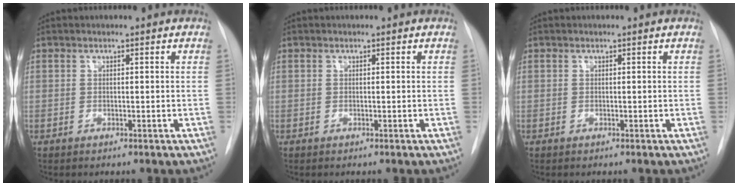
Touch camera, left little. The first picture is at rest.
{"total": 0.0}
{"total": 0.0}